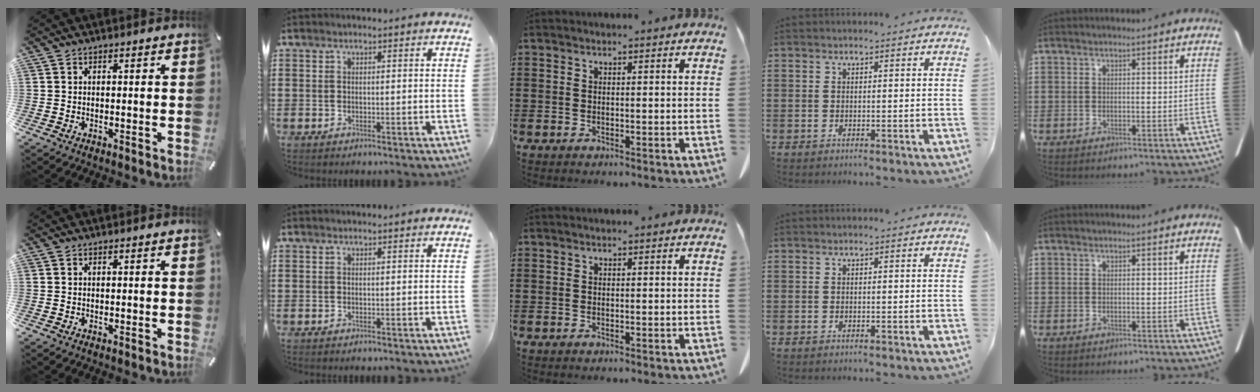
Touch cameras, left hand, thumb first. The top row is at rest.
{}